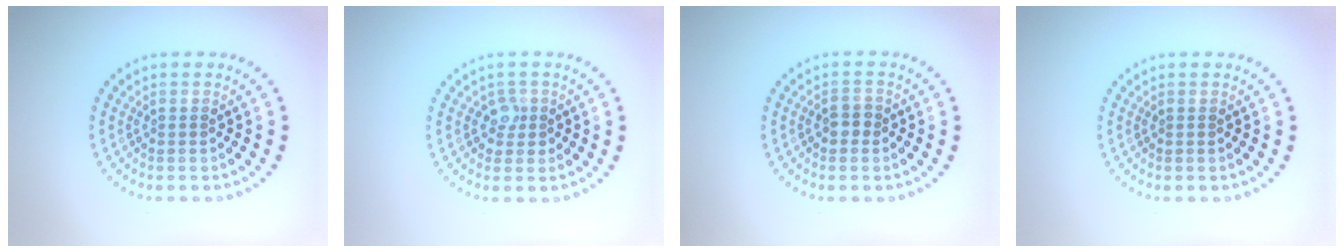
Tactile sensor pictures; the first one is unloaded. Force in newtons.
{"total": 1.6, "press": 1.4, "slide": 0.9}
{"total": 1.4, "press": 1.3, "slide": 0.4}
{"total": 0.0}